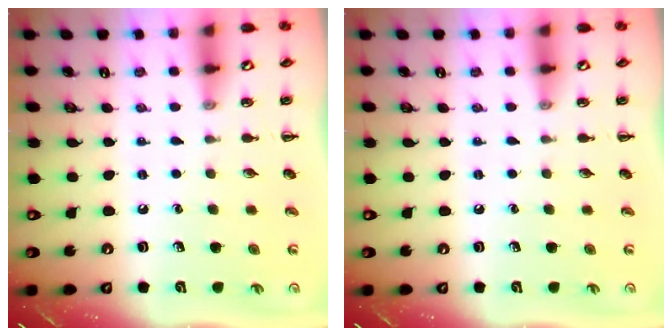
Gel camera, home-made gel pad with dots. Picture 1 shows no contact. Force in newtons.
{"total": 0.0}